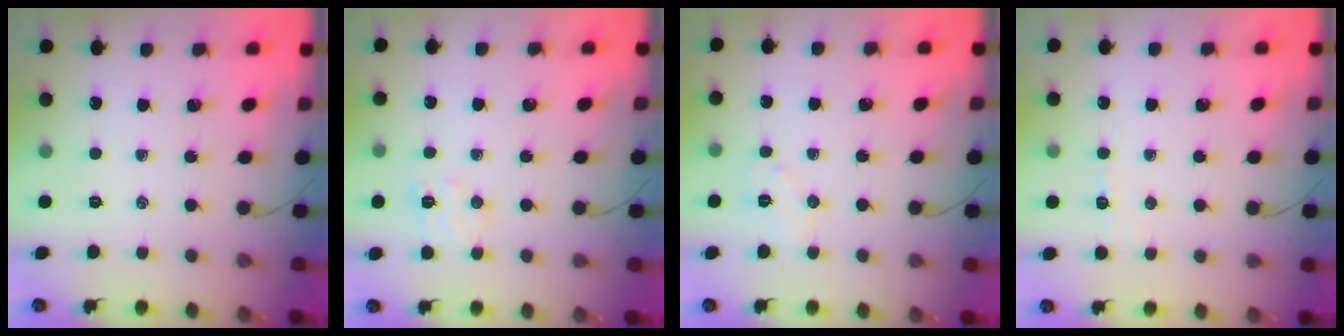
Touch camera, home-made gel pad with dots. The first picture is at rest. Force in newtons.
{"total": 5.3, "press": 5.2, "slide": 1.1}
{"total": 5.9, "press": 5.8, "slide": 1.2}
{"total": 2.8, "press": 2.7, "slide": 0.9}